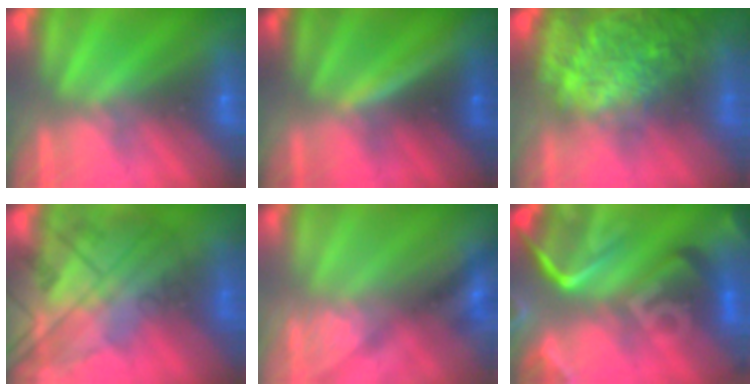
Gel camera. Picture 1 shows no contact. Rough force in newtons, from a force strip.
{"total": 3.4}
{"total": 11.1}
{"total": 10.8}
{"total": 2.7}
{"total": 7.5}